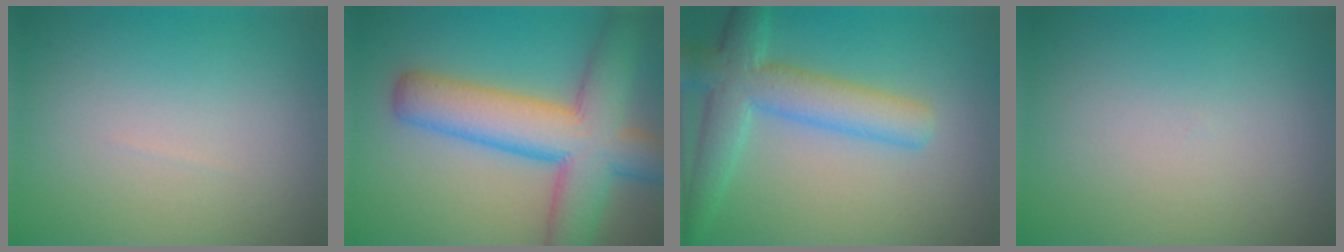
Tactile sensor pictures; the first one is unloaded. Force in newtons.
{"total": 9.9, "press": 9.9, "slide": 0.4}
{"total": 6.0, "press": 6.0, "slide": 0.2}
{"total": 0.0}